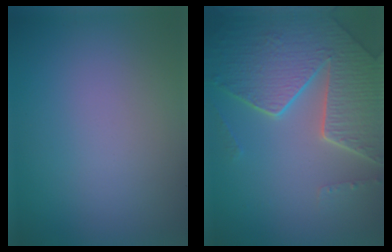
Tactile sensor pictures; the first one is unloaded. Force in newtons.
{"total": 8.0, "press": 5.7, "slide": 5.7}